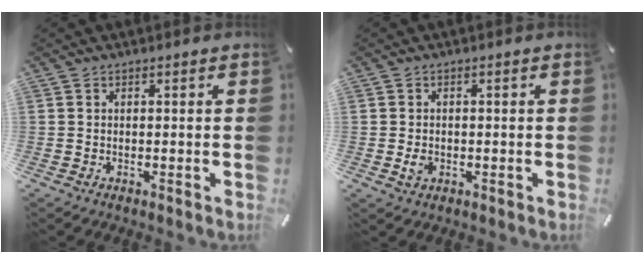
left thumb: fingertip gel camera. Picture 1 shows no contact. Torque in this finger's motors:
{"motor_torque": [0.02, 0.01, -0.07, 0.05, -0.01]}